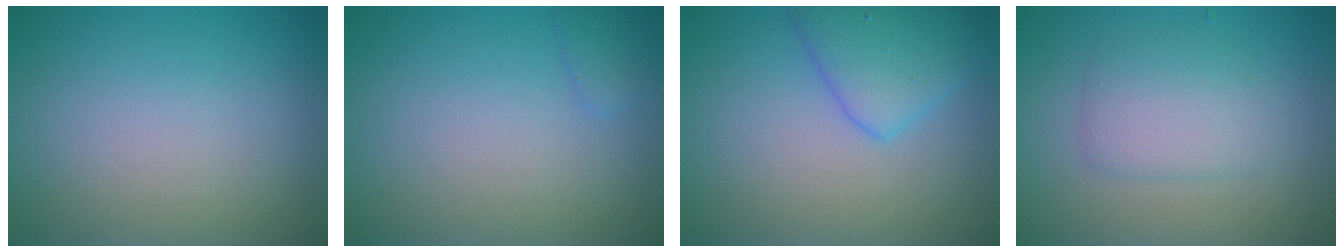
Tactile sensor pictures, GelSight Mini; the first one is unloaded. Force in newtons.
{"total": 0.8, "press": 0.8, "slide": 0.0}
{"total": 3.9, "press": 3.9, "slide": 0.2}
{"total": 2.9, "press": 2.9, "slide": 0.2}